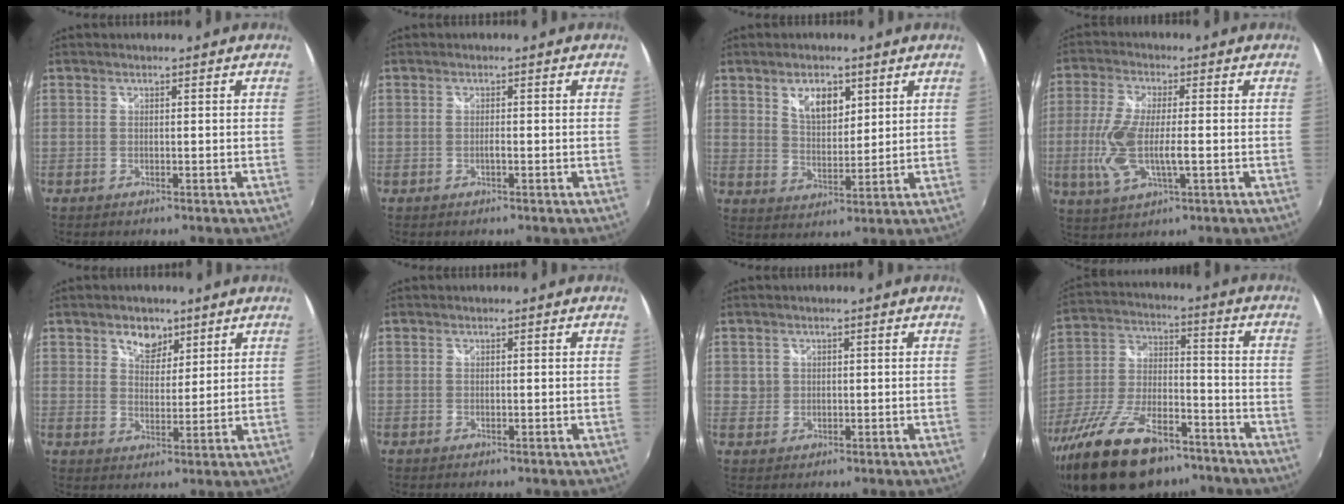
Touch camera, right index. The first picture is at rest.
{"total": 0.7, "force": [-0.3, 0.3, 0.6], "torque": [-0.012, 0.001, -0.006]}
{"total": 6.5, "force": [3.6, 3.5, 4.2], "torque": [-0.065, 0.003, 0.066]}
{"total": 11.0, "force": [-1.8, 3.7, 10.2], "torque": [-0.218, -0.010, -0.033]}
{"total": 5.3, "force": [3.3, 3.5, 2.2], "torque": [-0.021, 0.001, 0.056]}
{"total": 0.0}
{"total": 2.3, "force": [0.4, 2.2, 0.3], "torque": [-0.001, 0.003, 0.005]}
{"total": 22.0, "force": [-15.5, 9.7, 12.2], "torque": [-0.244, -0.012, -0.252]}